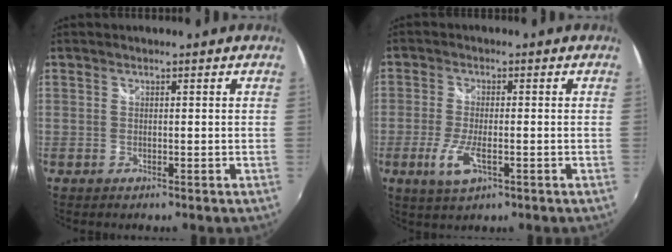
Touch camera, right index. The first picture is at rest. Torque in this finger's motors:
{"motor_torque": [0.38, -0.17, 0.15, 0.05]}